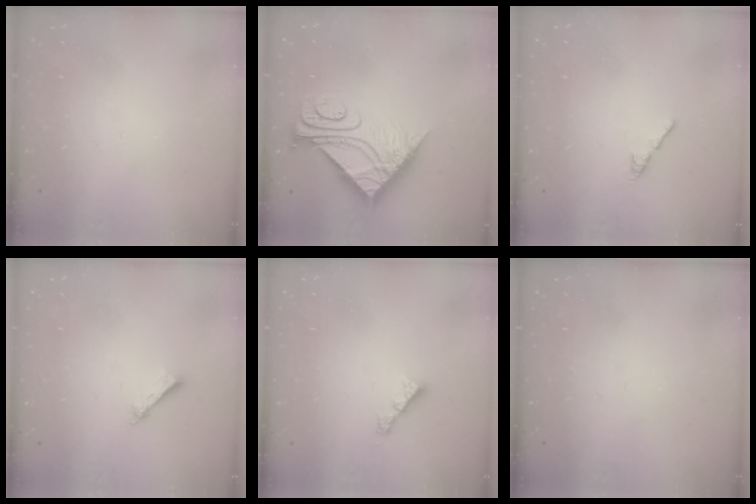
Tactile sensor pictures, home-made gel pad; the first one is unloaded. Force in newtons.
{"total": 9.9, "press": 9.9, "slide": 0.9}
{"total": 2.7, "press": 2.7, "slide": 0.7}
{"total": 1.5, "press": 1.5, "slide": 0.2}
{"total": 2.6, "press": 2.6, "slide": 0.1}
{"total": 0.0}